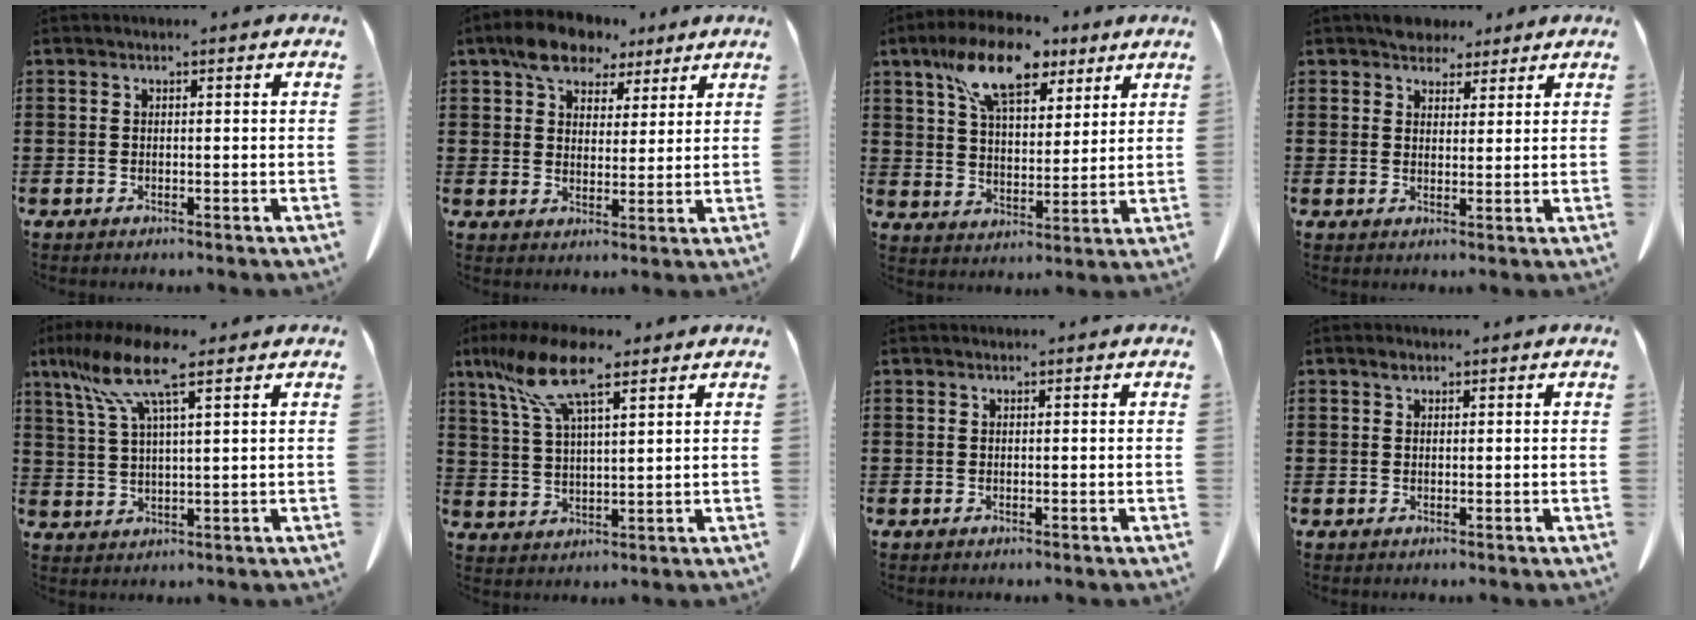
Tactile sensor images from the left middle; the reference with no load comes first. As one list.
[{"total": 7.4, "force": [5.8, 3.9, 2.6], "torque": [-0.067, -0.002, 0.108]}, {"total": 12.3, "force": [8.0, 5.3, 7.7], "torque": [-0.146, -0.012, 0.144]}, {"total": 4.3, "force": [3.7, 2.1, 0.9], "torque": [-0.021, 0.000, 0.072]}, {"total": 9.6, "force": [6.0, 1.5, 7.4], "torque": [-0.168, -0.017, 0.103]}, {"total": 11.0, "force": [7.3, 3.1, 7.6], "torque": [-0.175, -0.011, 0.131]}, {"total": 0.0}, {"total": 1.3, "force": [0.8, 0.8, 0.5], "torque": [-0.013, 0.002, 0.017]}]